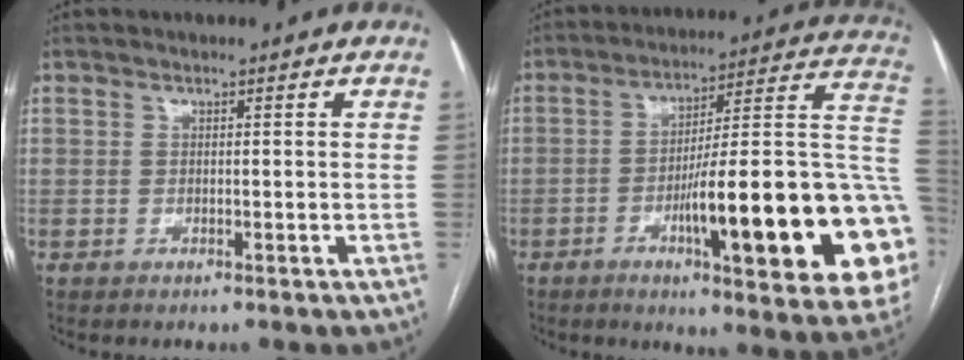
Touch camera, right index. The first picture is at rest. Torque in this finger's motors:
{"motor_torque": [1.82, -0.32, 1.05, 0.21]}